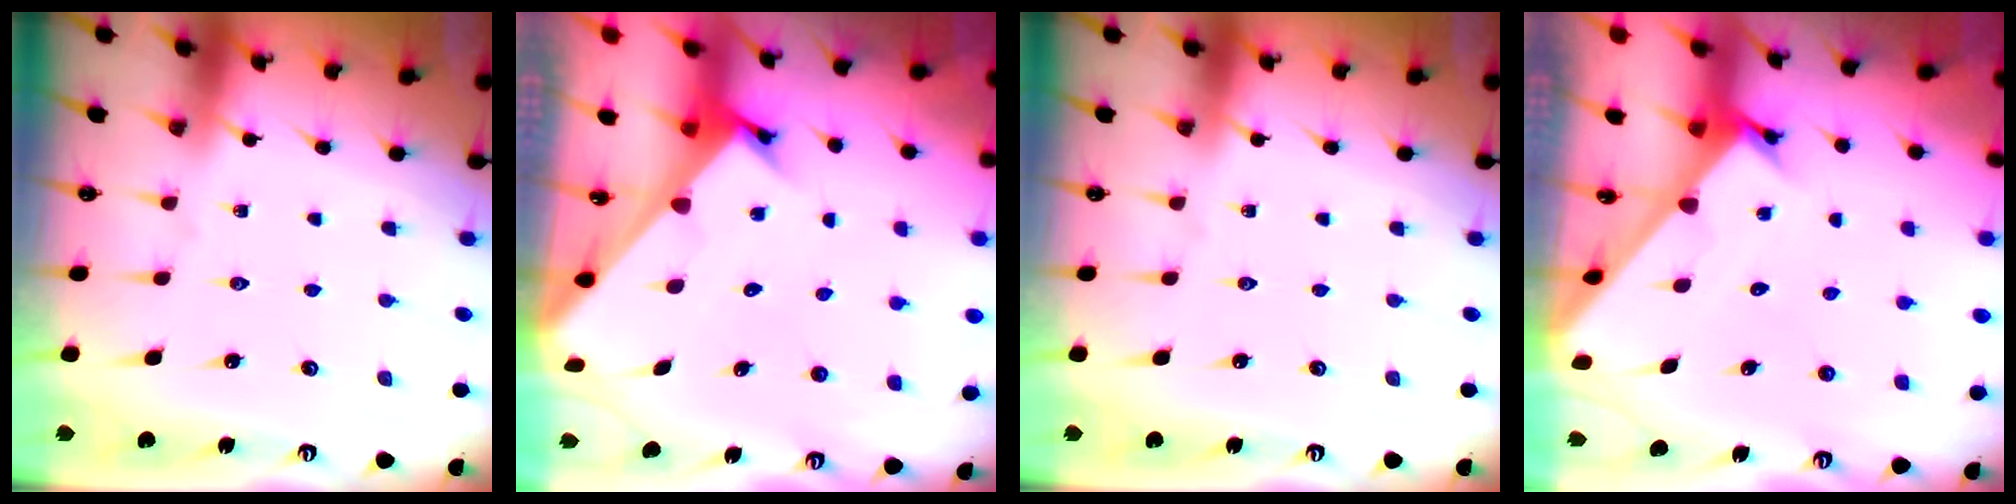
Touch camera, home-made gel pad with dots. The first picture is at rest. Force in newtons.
{"total": 2.9, "press": 2.9, "slide": 0.2}
{"total": 0.0}
{"total": 2.3, "press": 2.3, "slide": 0.0}